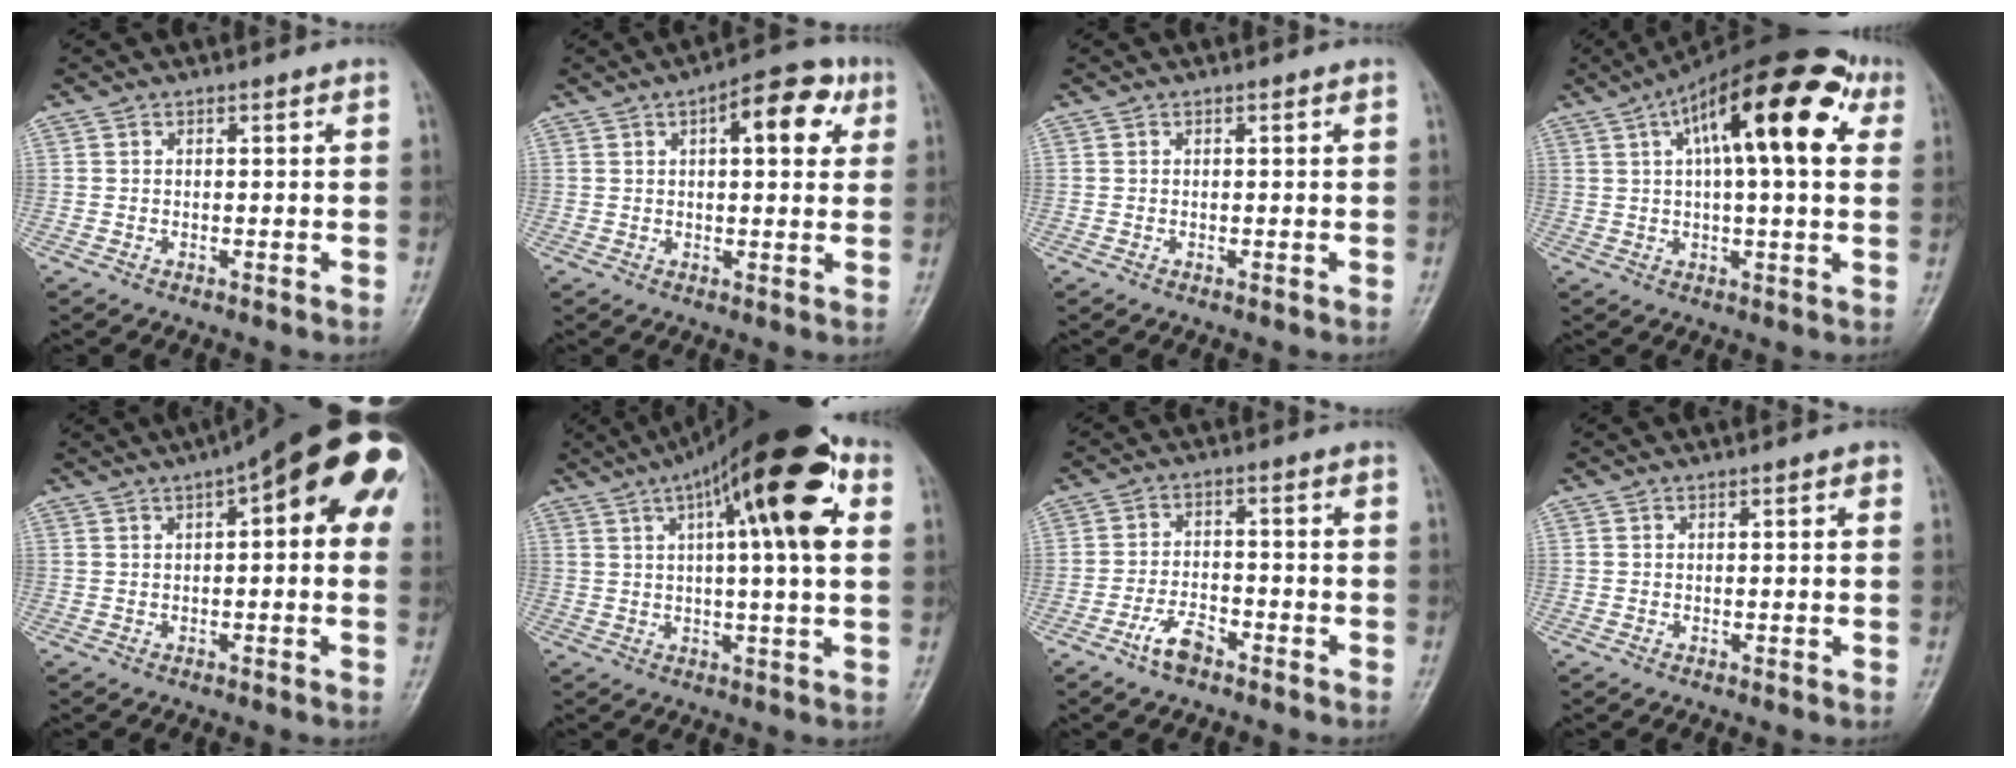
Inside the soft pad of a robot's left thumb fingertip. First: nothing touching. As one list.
[{"total": 10.1, "force": [3.7, 4.3, 8.4], "torque": [-0.087, 0.009, 0.042]}, {"total": 0.0}, {"total": 20.3, "force": [7.2, 7.0, 17.6], "torque": [-0.260, 0.030, 0.102]}, {"total": 18.2, "force": [6.6, 6.1, 15.8], "torque": [-0.201, 0.022, 0.076]}, {"total": 20.2, "force": [7.0, 5.1, 18.3], "torque": [-0.268, 0.018, 0.095]}, {"total": 5.1, "force": [-3.4, 2.1, 3.1], "torque": [-0.059, 0.023, -0.064]}, {"total": 1.1, "force": [0.3, 0.3, 0.9], "torque": [-0.012, 0.003, 0.002]}]